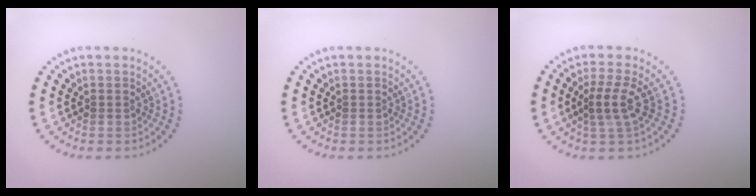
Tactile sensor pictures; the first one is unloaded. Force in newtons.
{"total": 0.0}
{"total": 2.5, "press": 2.0, "slide": 1.5}